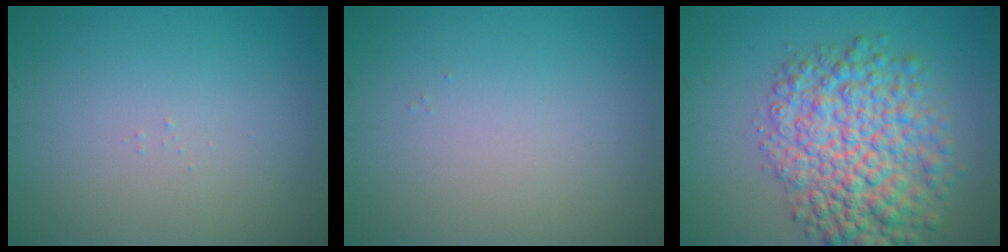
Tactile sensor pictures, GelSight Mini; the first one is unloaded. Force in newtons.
{"total": 0.0}
{"total": 8.8, "press": 8.8, "slide": 0.1}